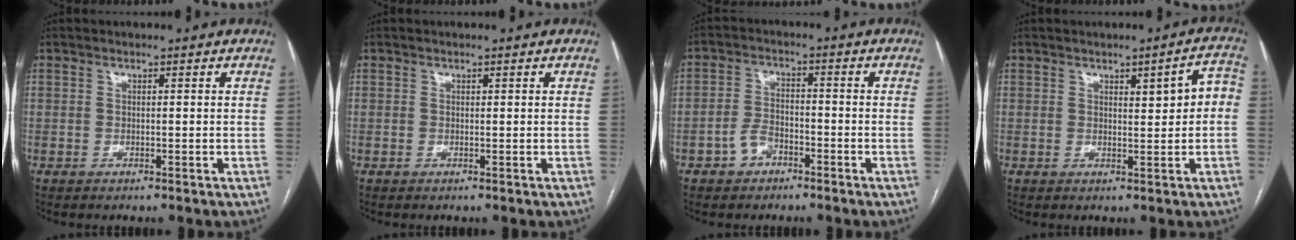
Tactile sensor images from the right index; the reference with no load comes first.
{"total": 0.0}
{"total": 4.2, "force": [-2.4, 2.8, 1.9], "torque": [-0.038, 0.013, -0.042]}
{"total": 4.9, "force": [0.7, 1.3, 4.7], "torque": [-0.055, 0.020, 0.010]}